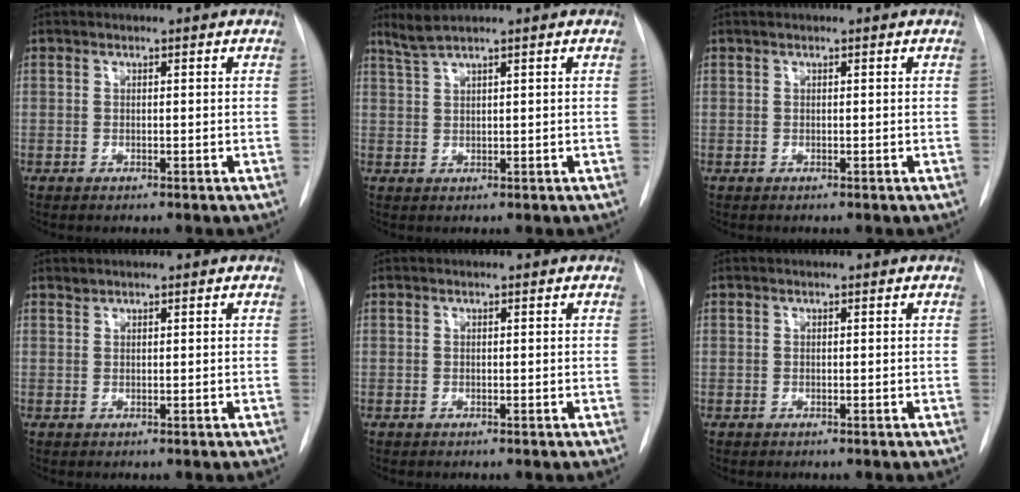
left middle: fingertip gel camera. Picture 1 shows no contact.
{"total": 2.6, "force": [2.2, -0.5, 1.4], "torque": [-0.037, 0.009, 0.050]}
{"total": 0.0}
{"total": 0.5, "force": [0.5, 0.0, -0.1], "torque": [-0.001, 0.001, 0.010]}
{"total": 0.0}
{"total": 0.0}